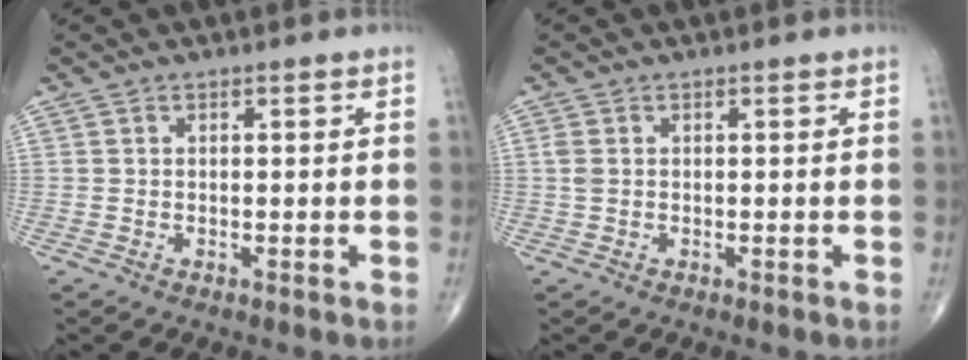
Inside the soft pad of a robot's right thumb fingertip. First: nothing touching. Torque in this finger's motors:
{"motor_torque": [0.30, 0.75, 0.28, -0.12, -0.02]}